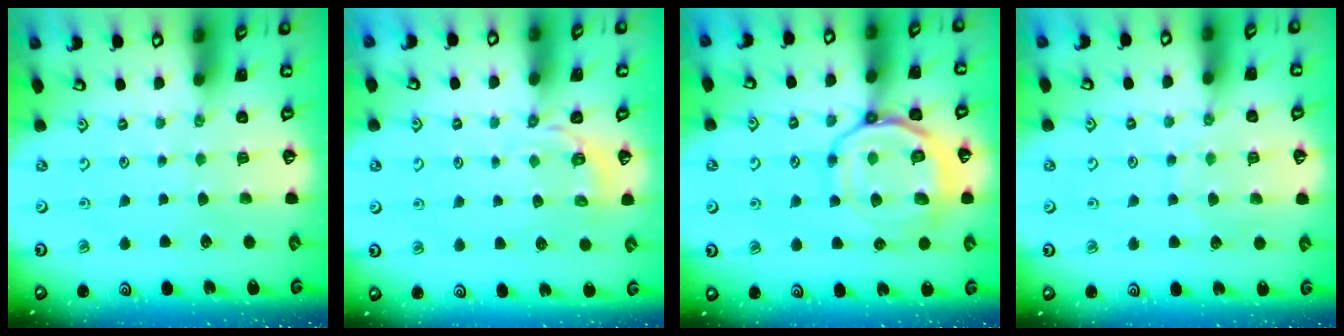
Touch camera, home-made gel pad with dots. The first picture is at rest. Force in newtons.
{"total": 3.2, "press": 2.7, "slide": 1.8}
{"total": 14.9, "press": 14.8, "slide": 1.6}
{"total": 6.8, "press": 6.8, "slide": 0.6}